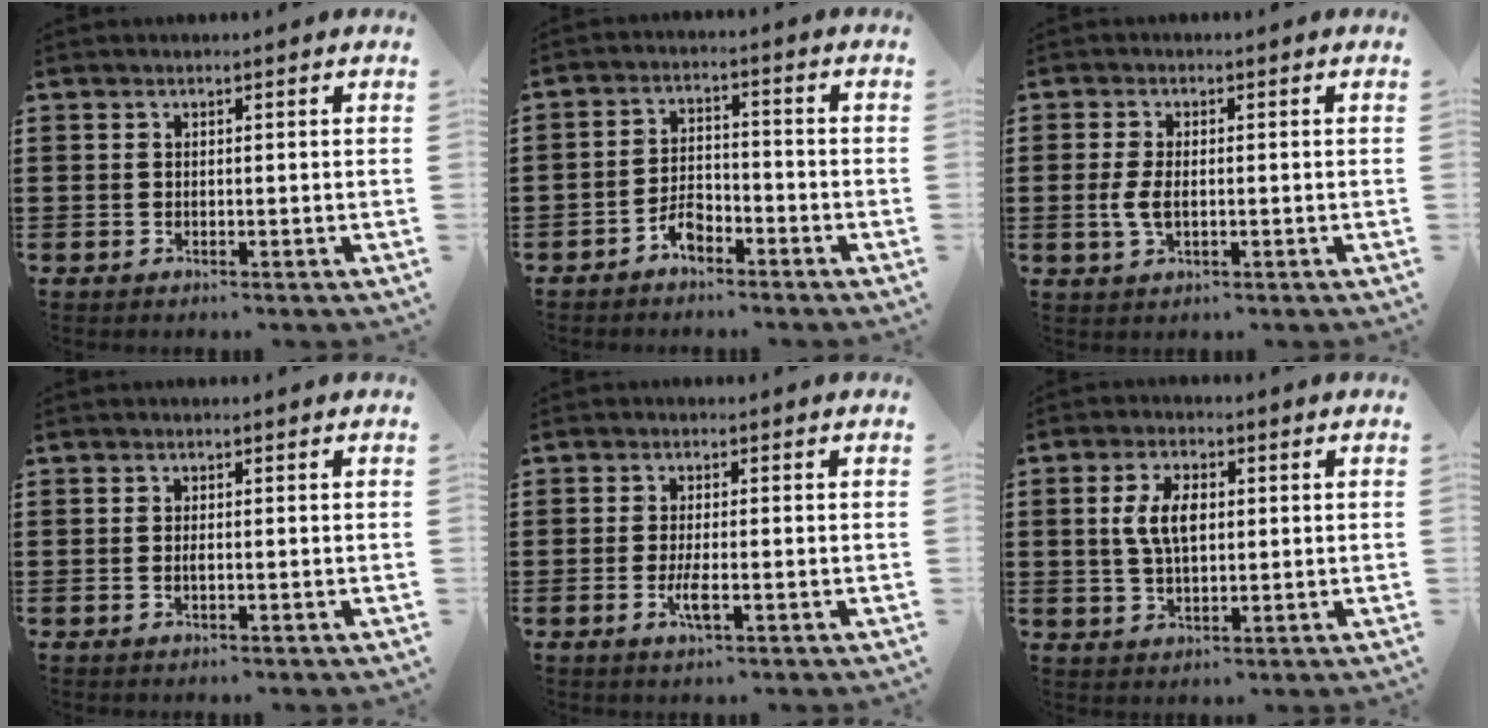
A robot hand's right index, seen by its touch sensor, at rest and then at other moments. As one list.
[{"total": 3.9, "force": [-2.9, 1.8, 1.9], "torque": [-0.041, 0.008, -0.059]}, {"total": 3.7, "force": [-0.4, 1.8, 3.2], "torque": [-0.082, -0.004, -0.013]}, {"total": 0.6, "force": [-0.1, 0.1, 0.6], "torque": [-0.011, -0.004, 0.000]}, {"total": 3.0, "force": [-1.0, 0.4, 2.8], "torque": [-0.062, -0.008, -0.022]}, {"total": 6.0, "force": [0.9, 3.0, 5.1], "torque": [-0.113, 0.009, 0.012]}]